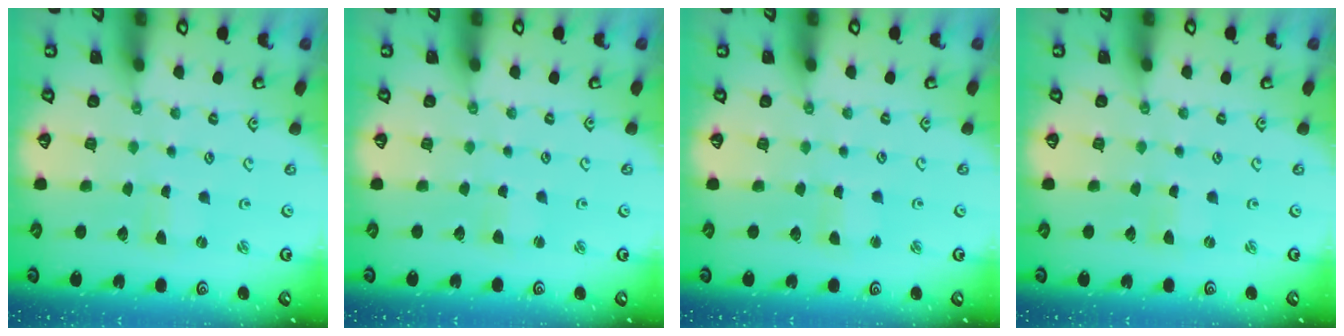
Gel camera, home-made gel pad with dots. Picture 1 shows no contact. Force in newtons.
{"total": 1.7, "press": 1.7, "slide": 0.2}
{"total": 2.8, "press": 2.8, "slide": 0.2}
{"total": 0.0}